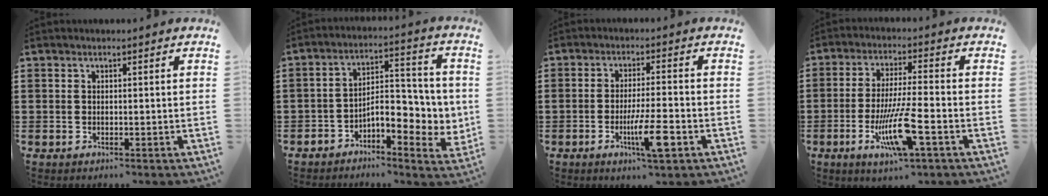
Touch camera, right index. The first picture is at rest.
{"total": 7.6, "force": [-1.5, 4.5, 5.9], "torque": [-0.080, -0.013, -0.032]}
{"total": 6.9, "force": [-2.9, 1.0, 6.2], "torque": [-0.108, -0.008, -0.049]}
{"total": 10.1, "force": [-4.0, 1.3, 9.2], "torque": [-0.179, -0.014, -0.074]}